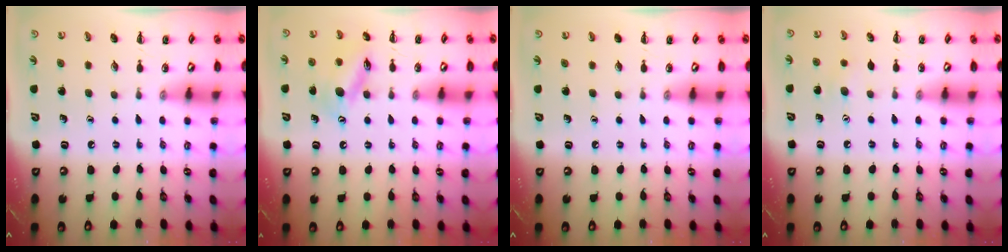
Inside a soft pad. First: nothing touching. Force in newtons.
{"total": 12.5, "press": 12.3, "slide": 2.0}
{"total": 0.0}
{"total": 4.4, "press": 4.3, "slide": 0.9}